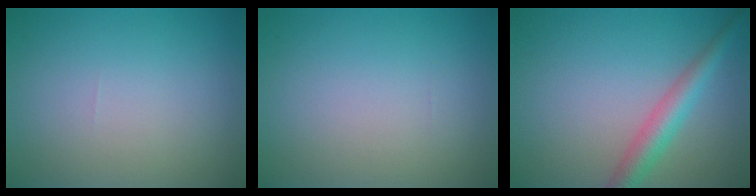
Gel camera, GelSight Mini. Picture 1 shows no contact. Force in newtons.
{"total": 0.0}
{"total": 3.3, "press": 3.3, "slide": 0.1}